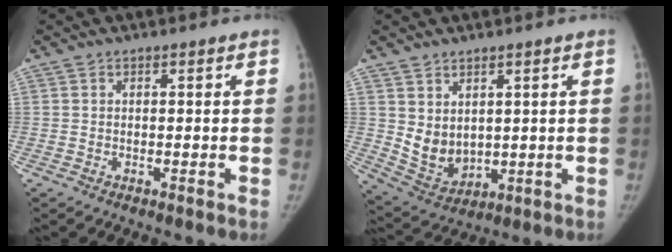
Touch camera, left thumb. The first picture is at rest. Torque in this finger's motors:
{"motor_torque": [0.04, 0.04, 0.38, -0.39, 0.01]}